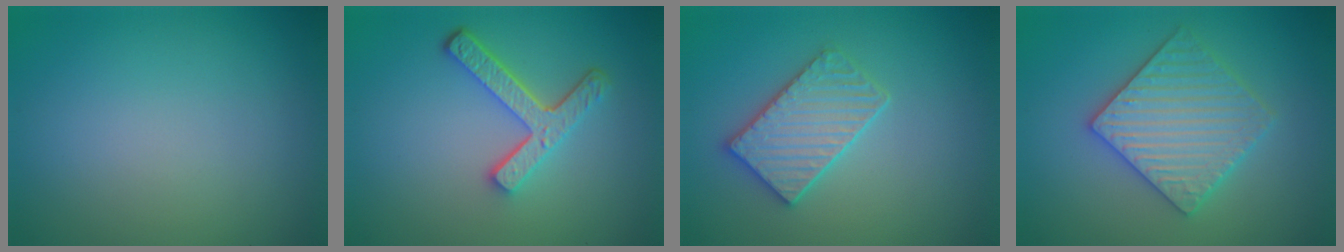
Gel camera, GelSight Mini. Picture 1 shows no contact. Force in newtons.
{"total": 4.2, "press": 3.3, "slide": 2.6}
{"total": 3.4, "press": 3.4, "slide": 0.3}
{"total": 5.7, "press": 5.6, "slide": 1.1}